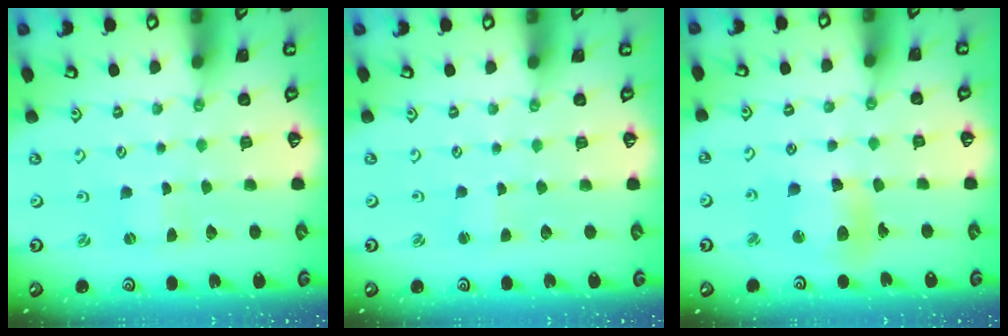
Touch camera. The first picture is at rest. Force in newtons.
{"total": 0.8, "press": 0.7, "slide": 0.3}
{"total": 11.1, "press": 11.0, "slide": 1.4}